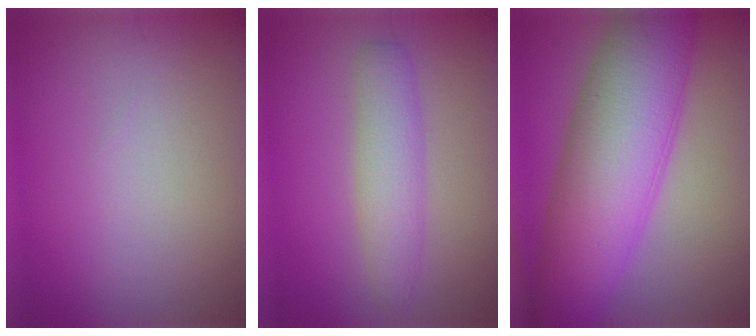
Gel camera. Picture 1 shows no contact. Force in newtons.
{"total": 3.6, "press": 3.6, "slide": 0.2}
{"total": 11.7, "press": 11.7, "slide": 0.1}